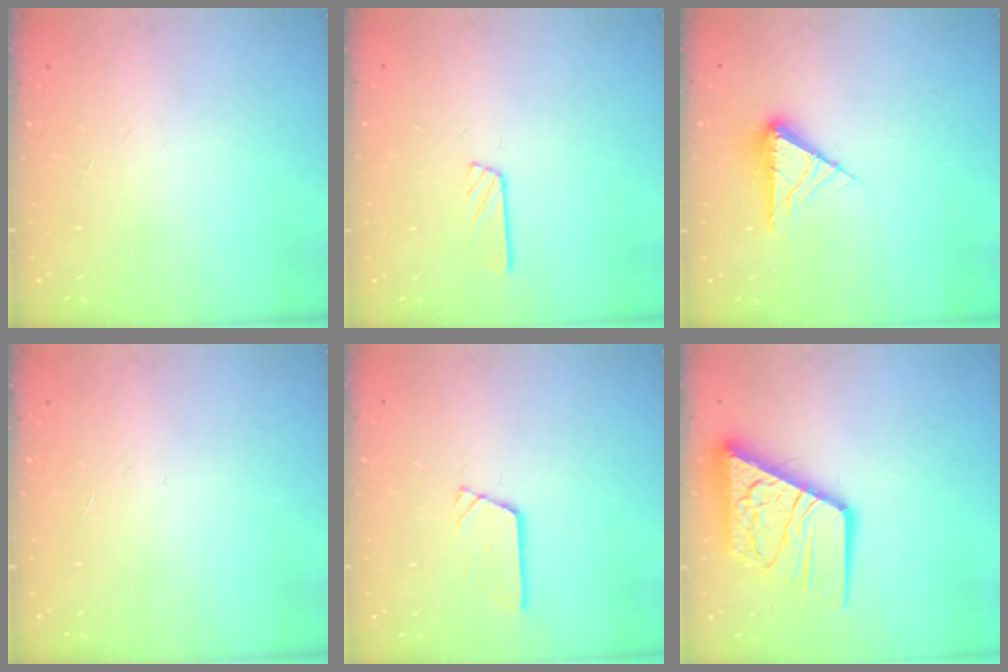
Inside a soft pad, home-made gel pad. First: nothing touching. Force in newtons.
{"total": 3.9, "press": 3.9, "slide": 0.4}
{"total": 8.2, "press": 8.0, "slide": 1.4}
{"total": 0.0}
{"total": 3.5, "press": 3.5, "slide": 0.4}
{"total": 16.6, "press": 16.6, "slide": 1.2}